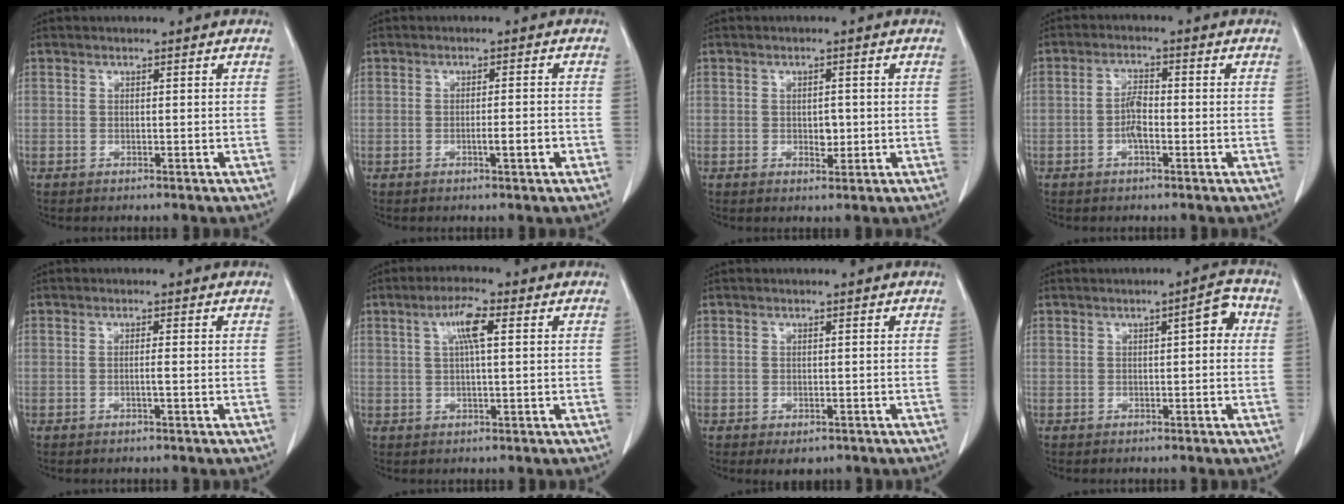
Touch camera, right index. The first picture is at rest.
{"total": 2.6, "force": [-1.1, 0.1, 2.4], "torque": [-0.037, -0.001, -0.016]}
{"total": 2.2, "force": [-0.2, 1.3, 1.8], "torque": [-0.025, -0.001, 0.001]}
{"total": 3.4, "force": [-1.0, 1.2, 3.1], "torque": [-0.062, 0.005, -0.020]}
{"total": 1.0, "force": [-0.3, -0.2, 0.9], "torque": [-0.014, 0.000, -0.006]}
{"total": 4.9, "force": [1.6, 0.6, 4.6], "torque": [-0.087, 0.008, 0.028]}
{"total": 2.2, "force": [-1.2, 1.6, 0.9], "torque": [-0.005, 0.001, -0.007]}
{"total": 3.2, "force": [0.7, 1.0, 3.0], "torque": [-0.034, 0.016, 0.005]}